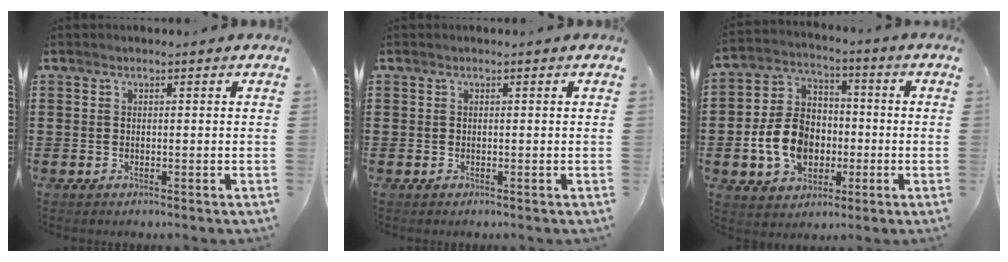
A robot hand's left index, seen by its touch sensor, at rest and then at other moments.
{"total": 0.0}
{"total": 10.0, "force": [-2.1, 7.8, 5.9], "torque": [-0.139, 0.018, -0.039]}